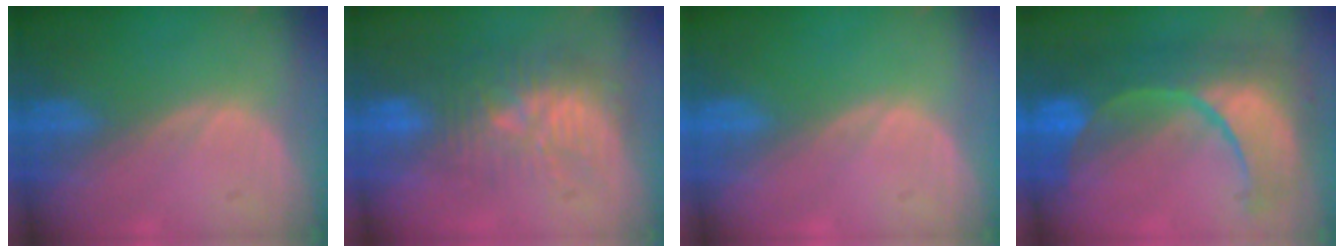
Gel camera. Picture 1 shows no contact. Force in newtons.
{"total": 9.9, "press": 9.0, "slide": 4.2}
{"total": 0.0}
{"total": 11.9, "press": 11.8, "slide": 1.4}